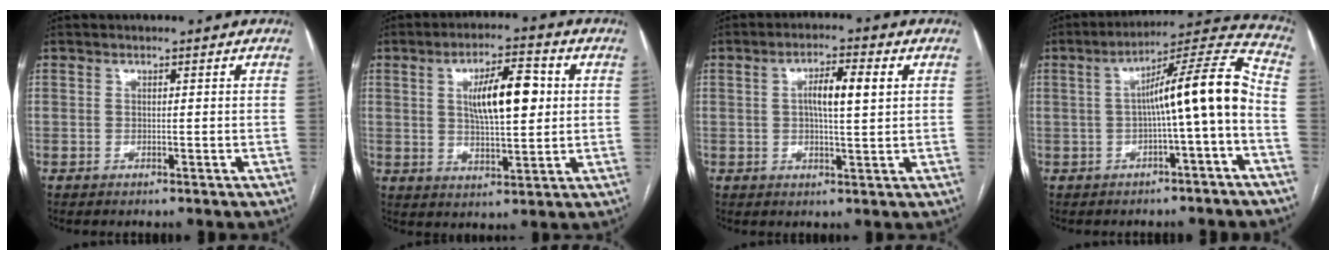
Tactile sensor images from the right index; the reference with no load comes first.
{"total": 10.0, "force": [2.1, 2.9, 9.4], "torque": [-0.160, 0.012, 0.036]}
{"total": 6.1, "force": [1.3, 1.0, 5.8], "torque": [-0.103, 0.011, 0.022]}
{"total": 12.0, "force": [-1.6, 0.1, 11.9], "torque": [-0.179, 0.035, -0.025]}